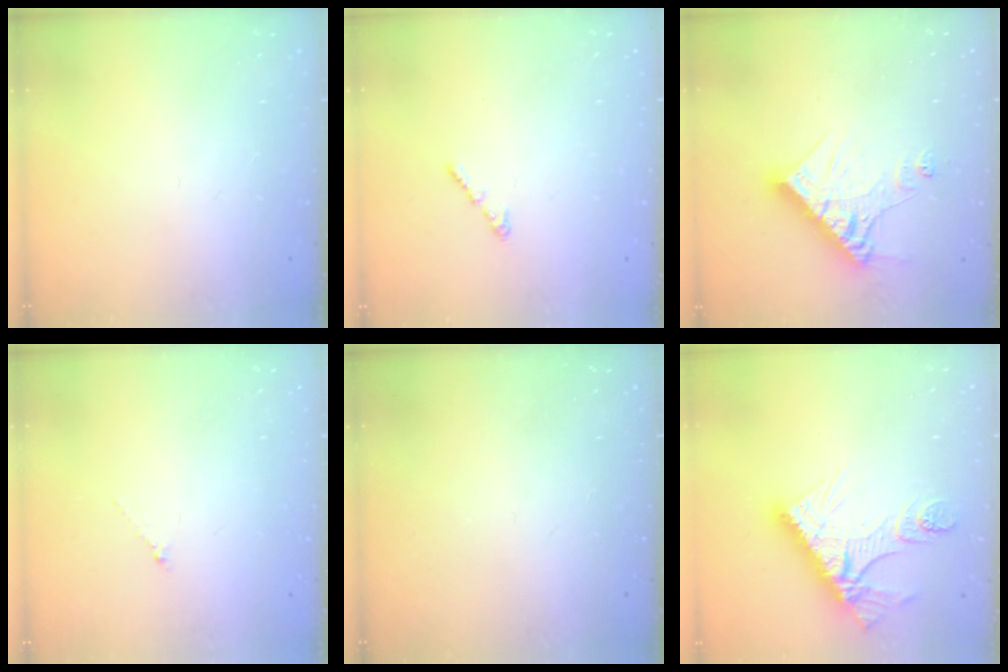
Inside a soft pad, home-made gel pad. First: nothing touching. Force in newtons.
{"total": 1.2, "press": 1.1, "slide": 0.5}
{"total": 13.3, "press": 13.2, "slide": 1.7}
{"total": 0.6, "press": 0.5, "slide": 0.3}
{"total": 0.0}
{"total": 14.0, "press": 14.0, "slide": 1.2}